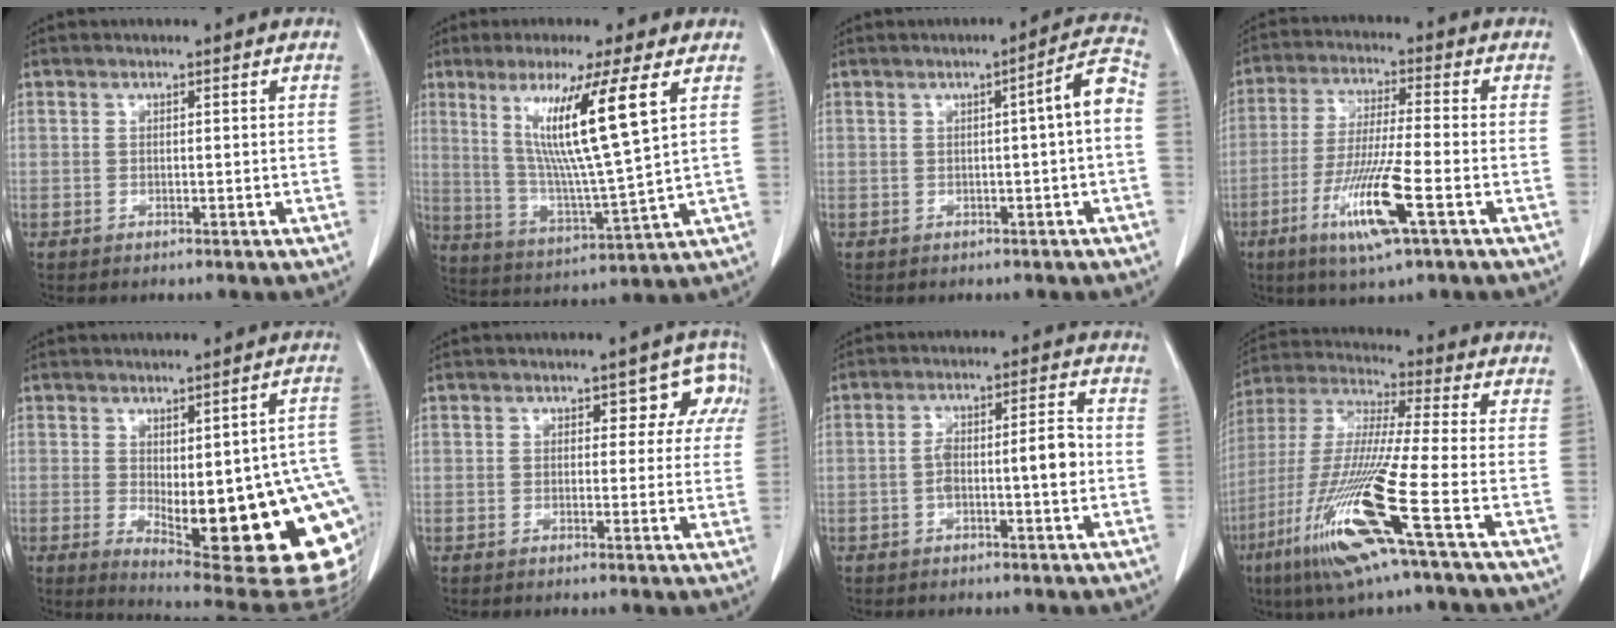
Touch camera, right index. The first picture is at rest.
{"total": 13.8, "force": [5.4, -1.1, 12.6], "torque": [-0.232, -0.020, 0.098]}
{"total": 4.9, "force": [0.1, -0.2, 4.9], "torque": [-0.065, 0.012, 0.002]}
{"total": 11.4, "force": [-4.7, 0.1, 10.4], "torque": [-0.206, -0.023, -0.089]}
{"total": 21.3, "force": [-4.9, 5.6, 19.9], "torque": [-0.169, 0.000, -0.043]}
{"total": 4.8, "force": [2.3, 3.3, 2.7], "torque": [0.002, 0.010, 0.017]}
{"total": 6.4, "force": [-1.2, 1.3, 6.2], "torque": [-0.109, 0.022, -0.020]}
{"total": 17.0, "force": [-7.5, -0.8, 15.2], "torque": [-0.332, -0.036, -0.151]}